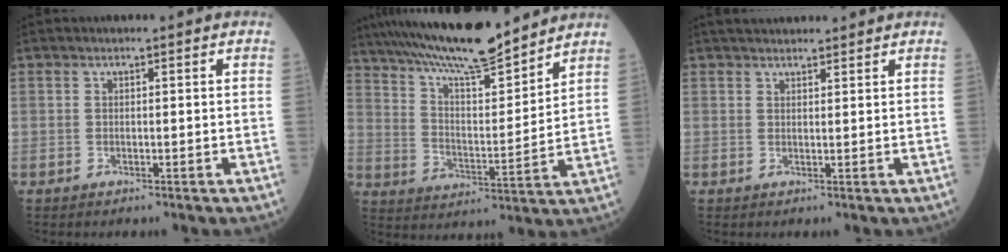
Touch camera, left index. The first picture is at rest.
{"total": 17.6, "force": [15.4, 1.5, 8.4], "torque": [-0.150, 0.007, 0.258]}
{"total": 6.4, "force": [5.9, 1.1, 2.3], "torque": [-0.030, 0.034, 0.086]}